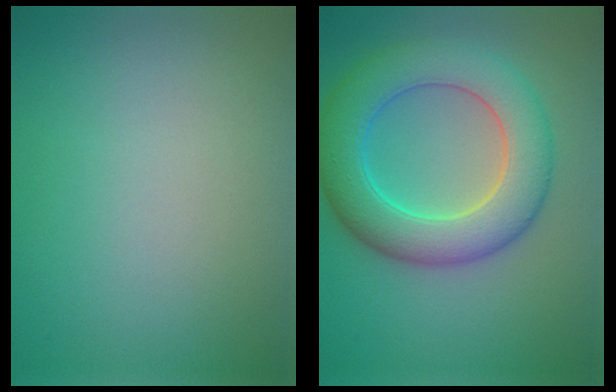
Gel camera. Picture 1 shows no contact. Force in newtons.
{"total": 7.9, "press": 7.9, "slide": 0.2}